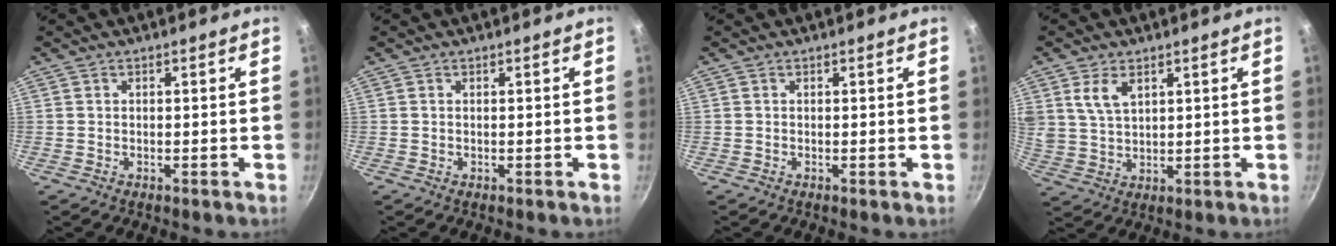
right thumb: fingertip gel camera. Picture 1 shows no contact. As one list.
[{"total": 0.0}, {"total": 0.0}, {"total": 6.1, "force": [2.9, 3.5, 4.0], "torque": [-0.068, -0.012, 0.062]}]